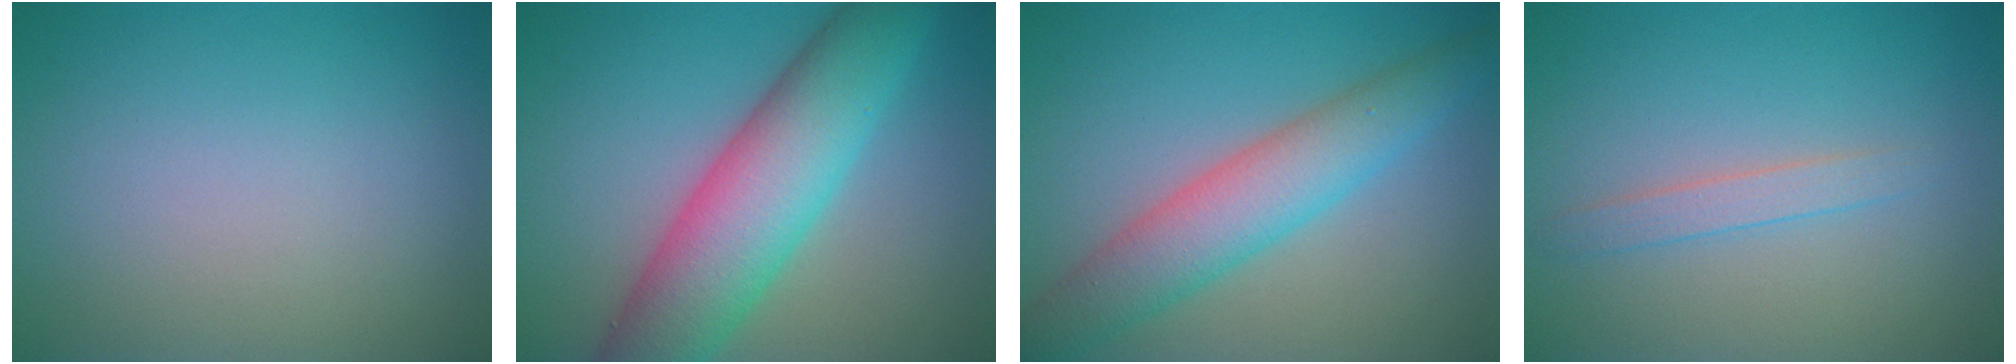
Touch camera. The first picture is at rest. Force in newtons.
{"total": 9.7, "press": 9.7, "slide": 0.1}
{"total": 5.7, "press": 5.7, "slide": 0.2}
{"total": 1.5, "press": 1.5, "slide": 0.1}